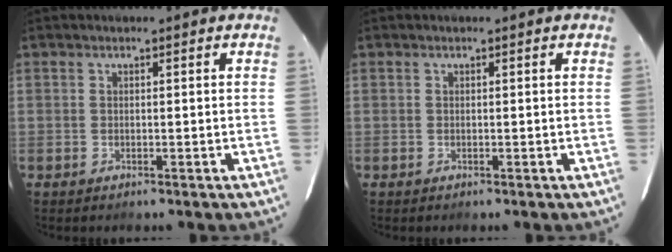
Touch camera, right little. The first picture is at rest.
{"total": 0.0}